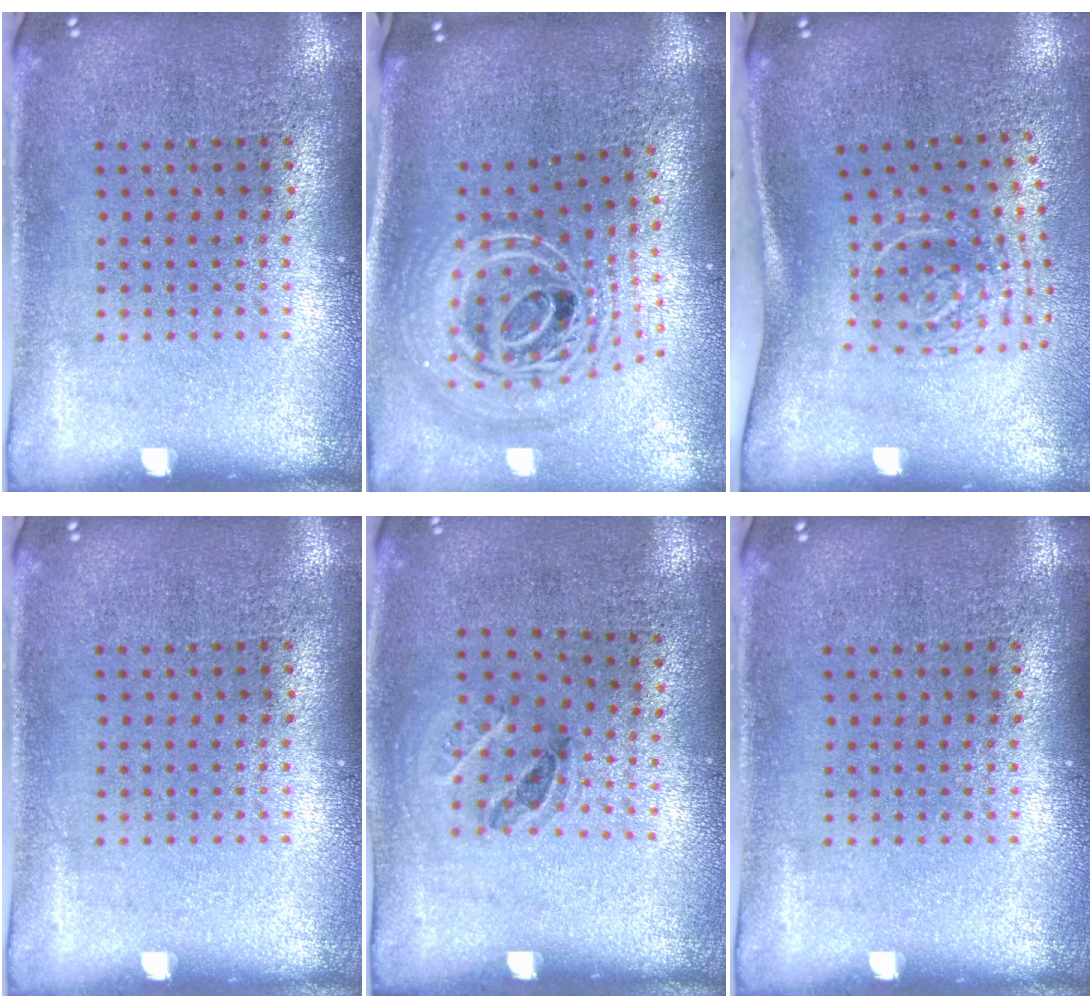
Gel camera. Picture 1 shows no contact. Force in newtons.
{"total": 2.8, "press": 1.9, "slide": 2.0}
{"total": 1.9, "press": 1.4, "slide": 1.4}
{"total": 0.0}
{"total": 1.2, "press": 0.7, "slide": 0.9}
{"total": 0.0}